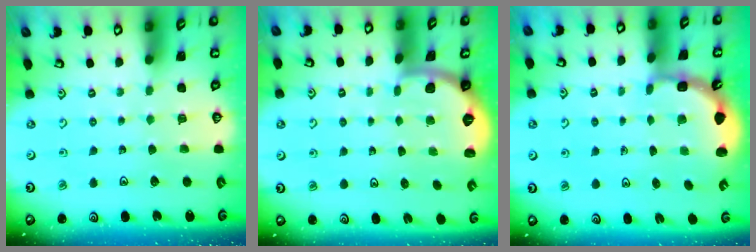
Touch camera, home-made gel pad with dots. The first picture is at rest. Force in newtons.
{"total": 1.6, "press": 1.6, "slide": 0.1}
{"total": 2.0, "press": 1.8, "slide": 0.8}